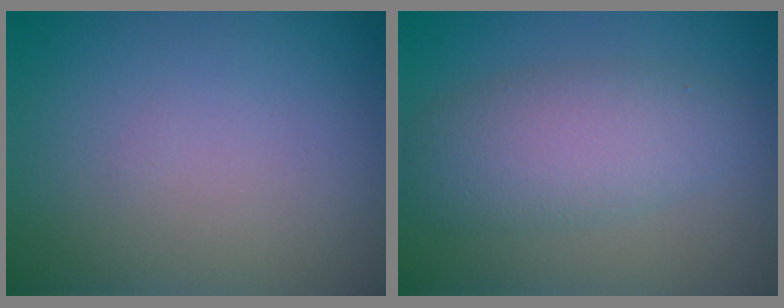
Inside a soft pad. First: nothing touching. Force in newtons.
{"total": 5.3, "press": 5.3, "slide": 0.3}